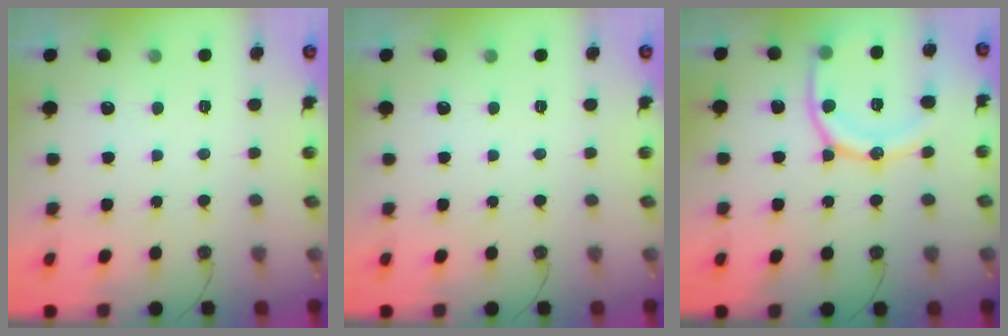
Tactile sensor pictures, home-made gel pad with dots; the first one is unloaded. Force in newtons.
{"total": 0.0}
{"total": 17.2, "press": 17.1, "slide": 1.8}